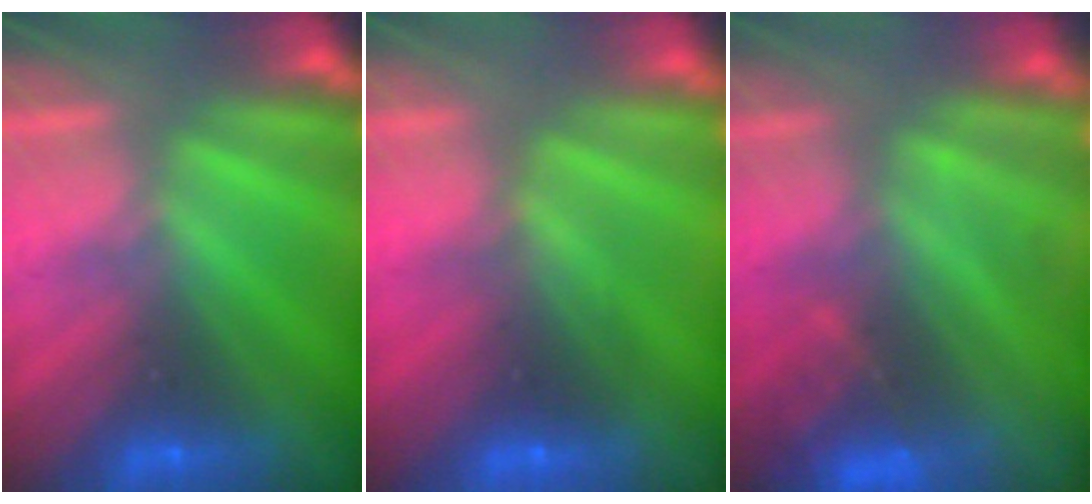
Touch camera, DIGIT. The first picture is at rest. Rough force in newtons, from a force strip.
{"total": 2.8}
{"total": 4.7}